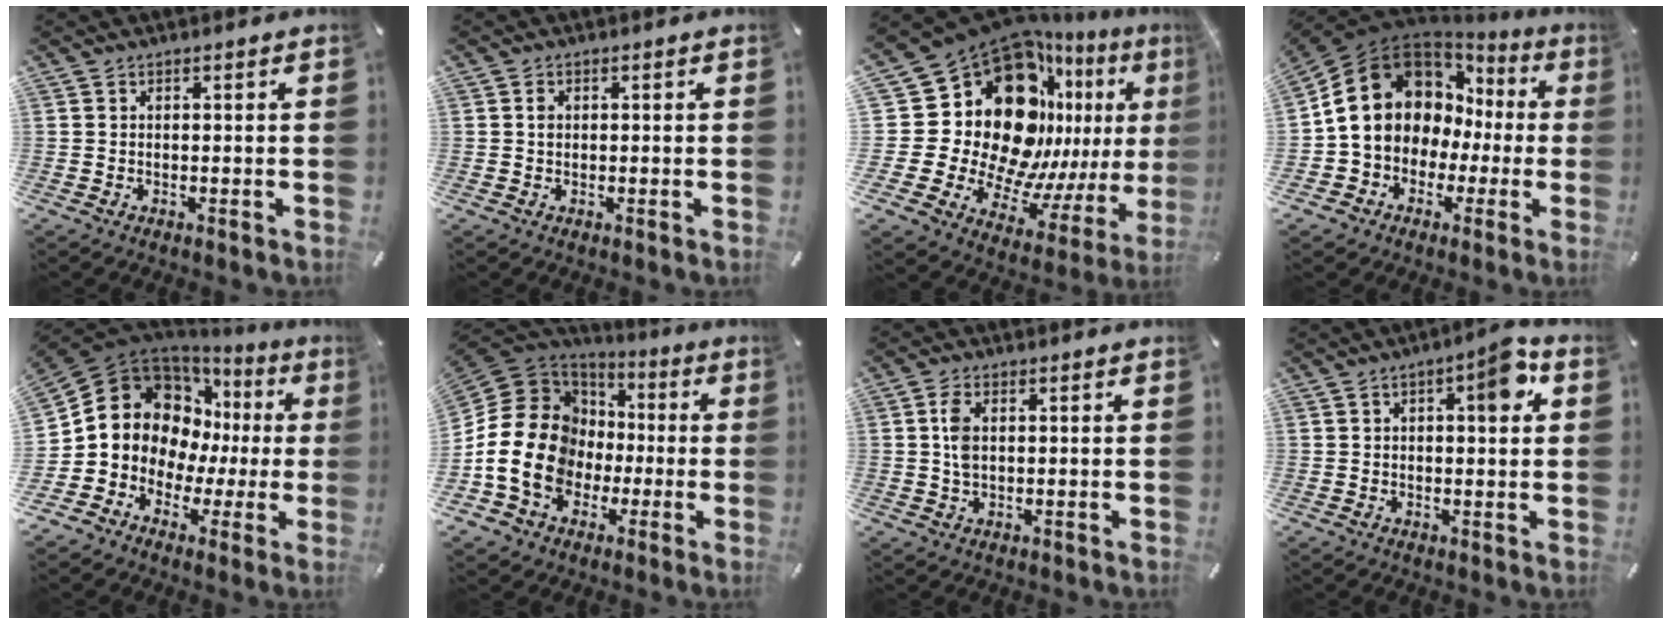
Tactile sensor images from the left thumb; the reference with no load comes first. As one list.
[{"total": 1.1, "force": [0.1, 0.9, 0.7], "torque": [-0.006, 0.000, 0.000]}, {"total": 31.6, "force": [8.3, 21.7, 21.4], "torque": [-0.372, -0.125, 0.200]}, {"total": 15.3, "force": [2.6, 13.0, 7.6], "torque": [-0.139, -0.014, 0.052]}, {"total": 12.7, "force": [1.7, 11.8, 4.6], "torque": [-0.090, -0.032, 0.038]}, {"total": 18.4, "force": [-3.9, 15.7, 8.7], "torque": [-0.200, 0.010, -0.069]}, {"total": 4.2, "force": [0.6, 2.5, 3.3], "torque": [-0.069, 0.001, 0.005]}, {"total": 8.5, "force": [2.2, 3.4, 7.5], "torque": [-0.088, -0.010, 0.026]}]